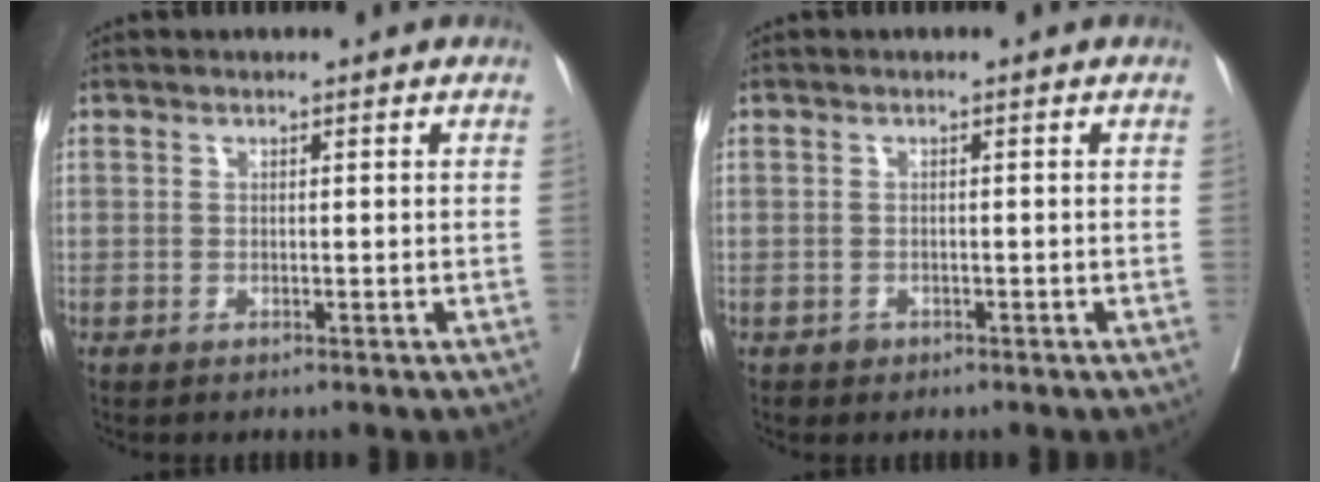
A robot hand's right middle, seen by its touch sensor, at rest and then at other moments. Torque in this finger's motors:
{"motor_torque": [0.08, 0.03, 0.01, 0.00]}